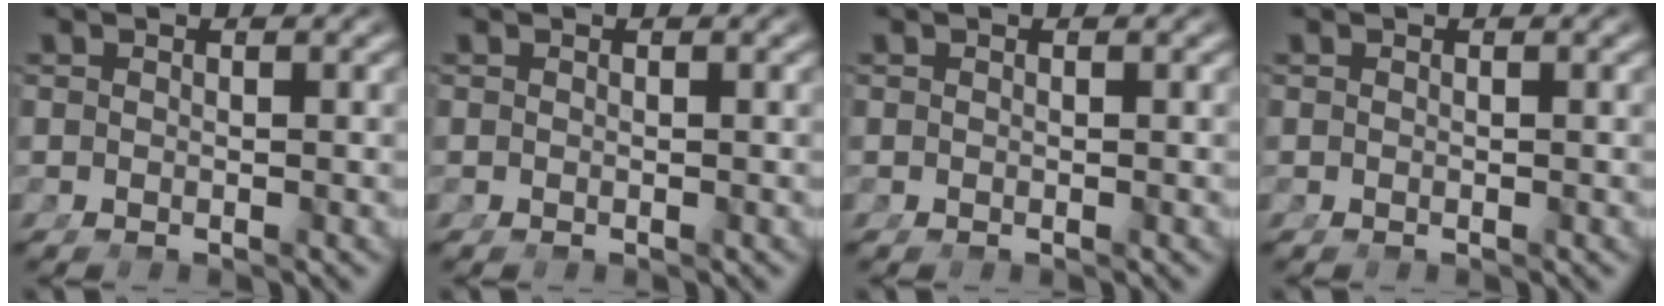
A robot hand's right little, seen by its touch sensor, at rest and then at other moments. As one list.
[{"total": 0.0}, {"total": 0.0}, {"total": 0.0}]